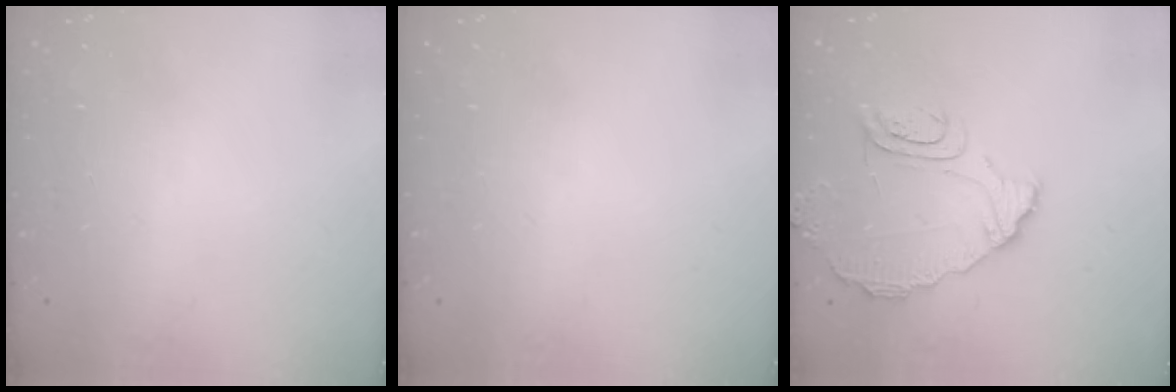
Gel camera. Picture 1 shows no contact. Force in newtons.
{"total": 0.0}
{"total": 9.5, "press": 9.5, "slide": 1.1}